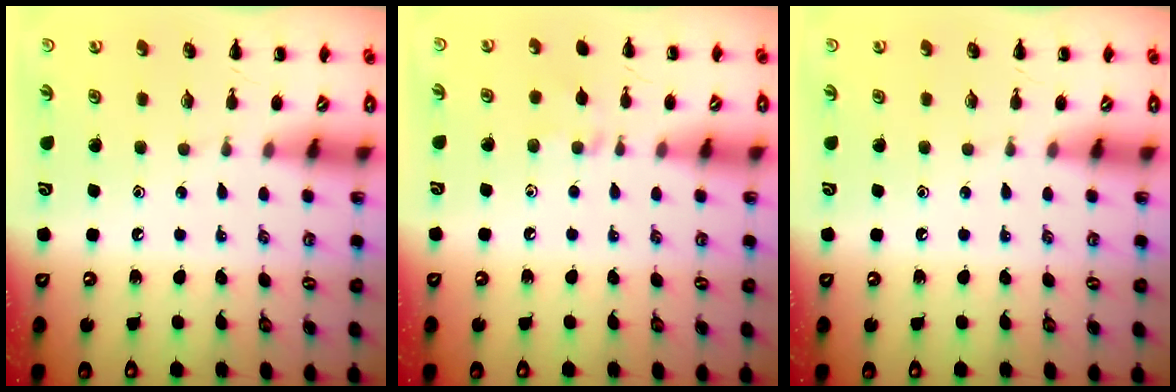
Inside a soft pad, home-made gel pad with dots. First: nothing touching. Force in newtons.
{"total": 4.5, "press": 4.3, "slide": 1.6}
{"total": 0.0}